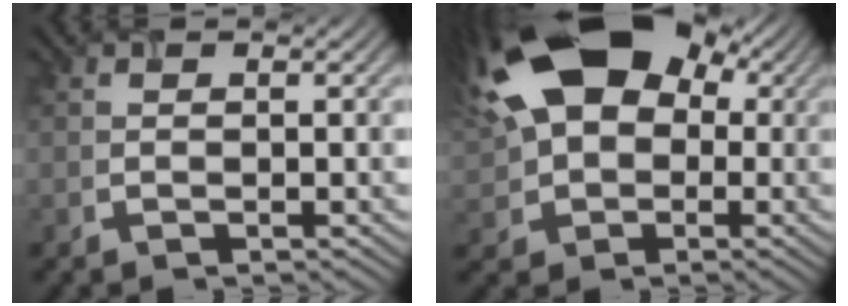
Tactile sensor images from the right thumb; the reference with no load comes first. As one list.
[{"total": 20.5, "force": [6.0, 14.2, 13.6], "torque": [-0.282, 0.055, 0.096]}]